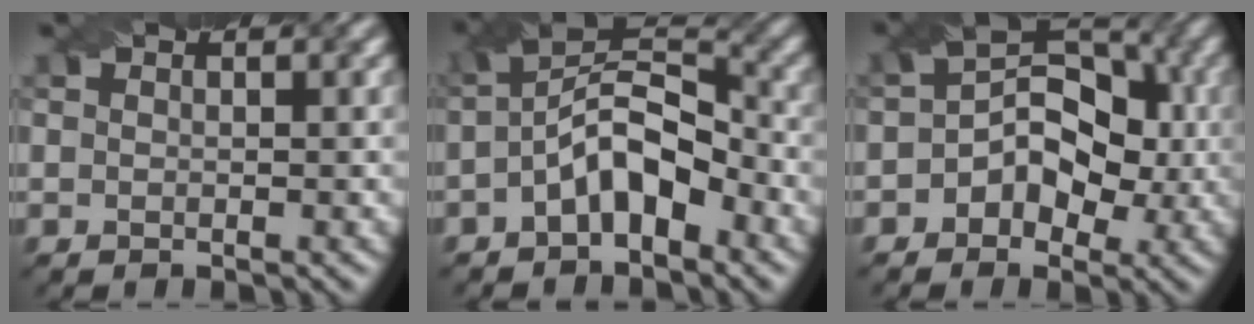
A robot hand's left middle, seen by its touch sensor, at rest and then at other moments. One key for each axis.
{"total": 6.2, "fx": -2.0, "fy": 3.2, "fz": 5.0, "tx": -0.085, "ty": 0.019, "tz": -0.040}
{"total": 6.5, "fx": -0.7, "fy": 4.7, "fz": 4.5, "tx": -0.038, "ty": 0.015, "tz": -0.022}